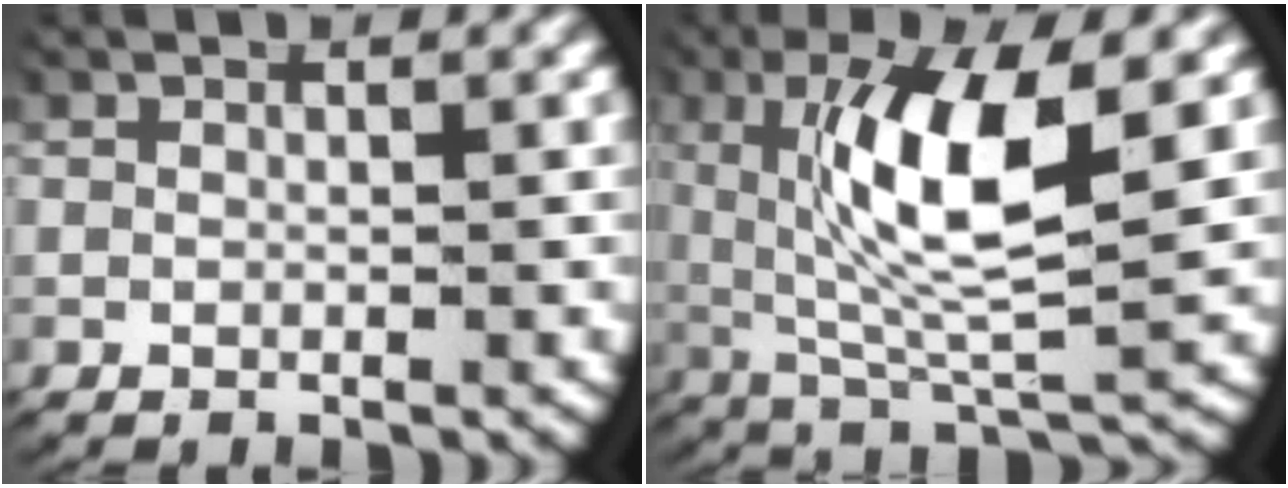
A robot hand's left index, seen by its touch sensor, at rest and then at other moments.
{"total": 9.5, "force": [2.0, 3.4, 8.6], "torque": [-0.185, -0.010, 0.044]}